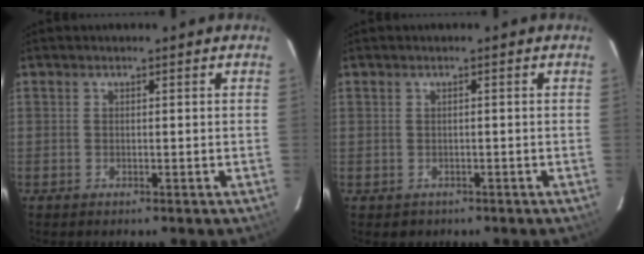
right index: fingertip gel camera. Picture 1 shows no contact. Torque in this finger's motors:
{"motor_torque": [-0.79, -0.56, -0.59, -0.21]}